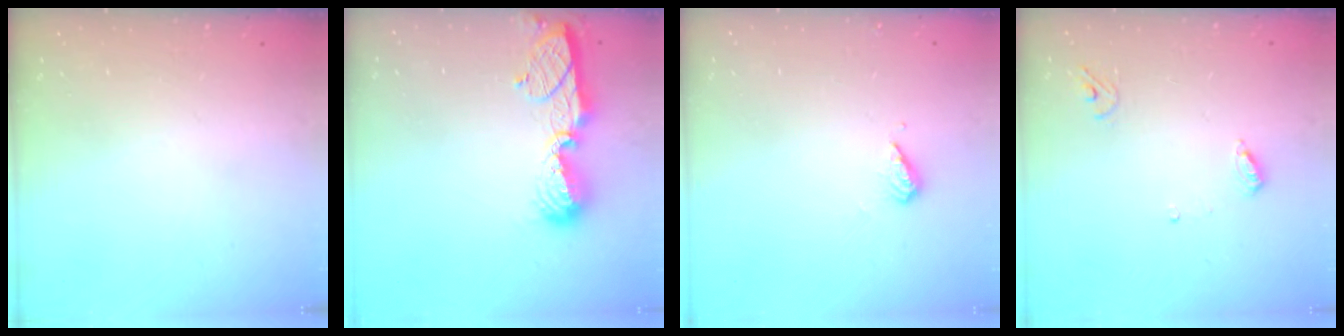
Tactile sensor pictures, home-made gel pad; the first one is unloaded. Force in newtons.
{"total": 10.0, "press": 10.0, "slide": 0.9}
{"total": 5.8, "press": 5.6, "slide": 1.3}
{"total": 3.6, "press": 3.6, "slide": 0.3}